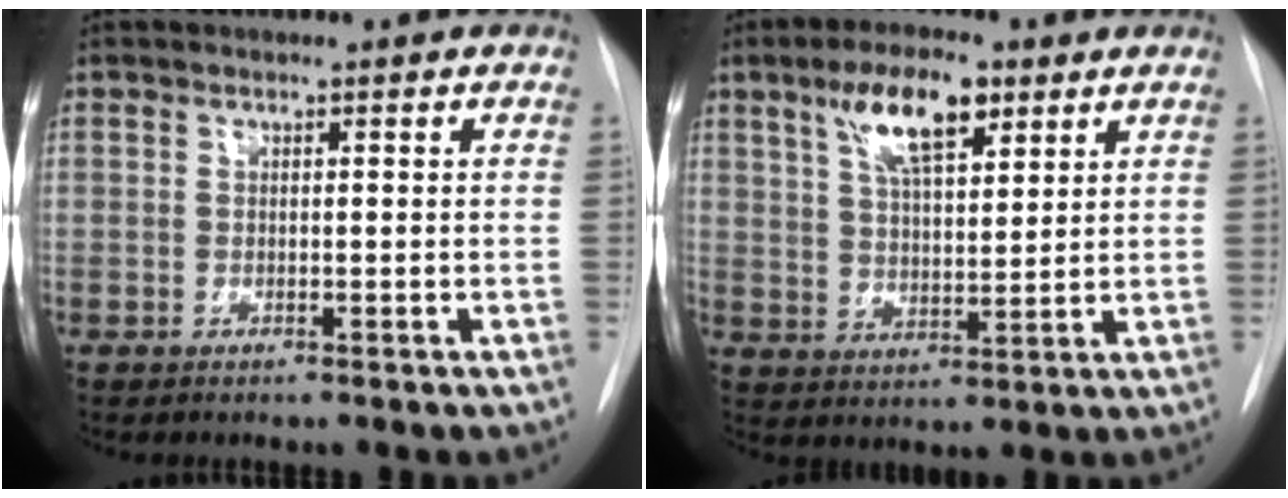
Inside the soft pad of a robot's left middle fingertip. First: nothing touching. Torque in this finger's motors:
{"motor_torque": [1.31, -0.83, 0.45, 0.20]}